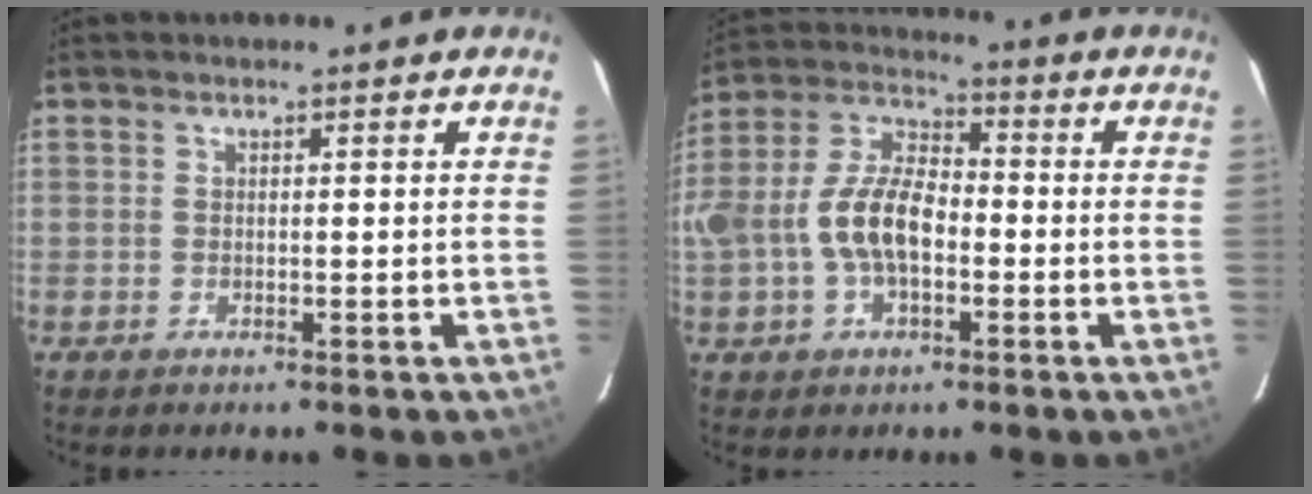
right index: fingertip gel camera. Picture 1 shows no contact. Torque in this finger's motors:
{"motor_torque": [0.51, -0.16, 0.41, 0.21]}